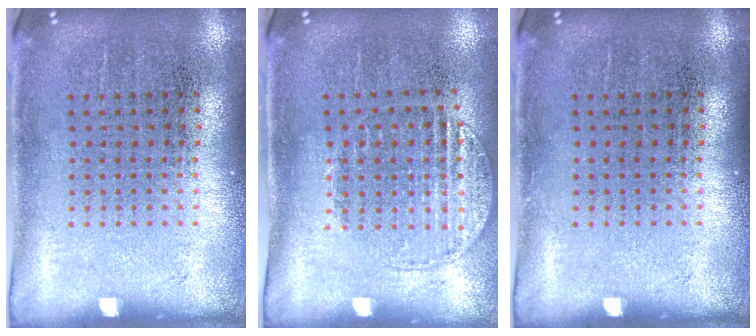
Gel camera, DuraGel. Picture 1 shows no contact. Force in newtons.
{"total": 1.3, "press": 1.1, "slide": 0.7}
{"total": 0.0}